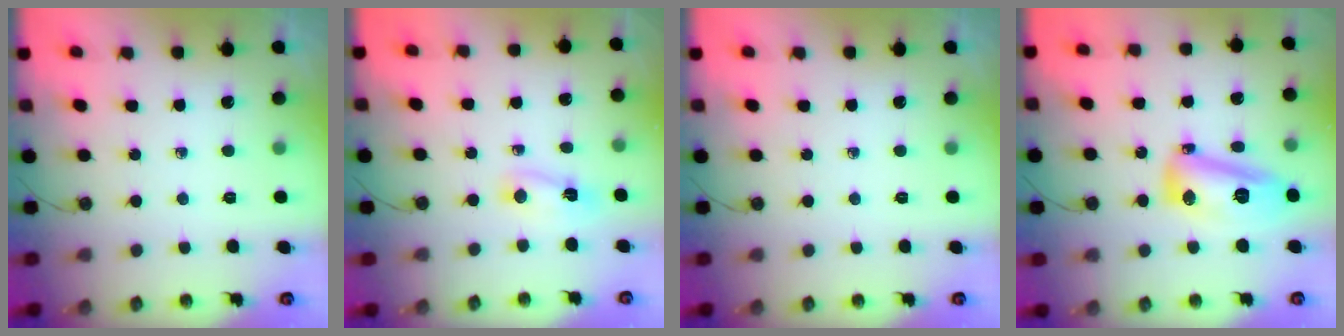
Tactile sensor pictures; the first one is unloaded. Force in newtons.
{"total": 2.8, "press": 2.7, "slide": 0.6}
{"total": 0.0}
{"total": 13.7, "press": 13.7, "slide": 1.4}